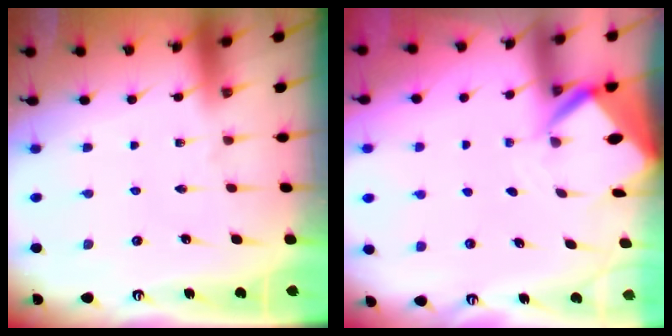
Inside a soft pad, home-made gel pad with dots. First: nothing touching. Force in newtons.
{"total": 4.8, "press": 4.8, "slide": 0.1}